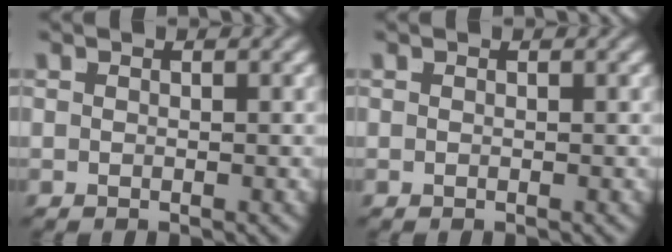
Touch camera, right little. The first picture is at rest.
{"total": 0.0}